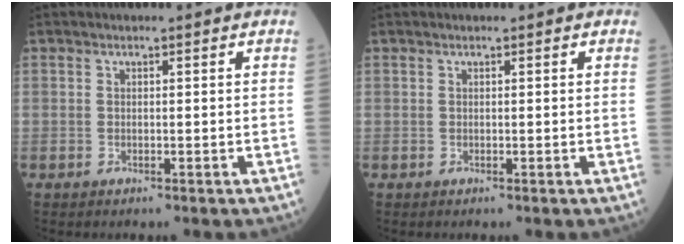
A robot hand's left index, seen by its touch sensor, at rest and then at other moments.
{"total": 1.6, "force": [-1.5, -0.1, -0.6], "torque": [0.007, 0.000, -0.025]}